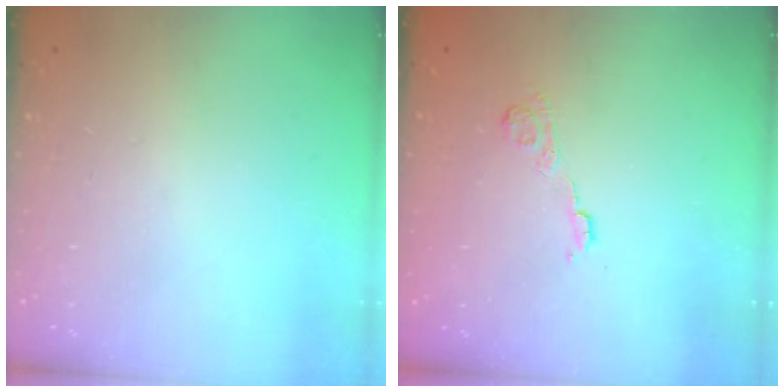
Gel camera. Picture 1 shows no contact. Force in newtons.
{"total": 3.6, "press": 3.4, "slide": 1.2}